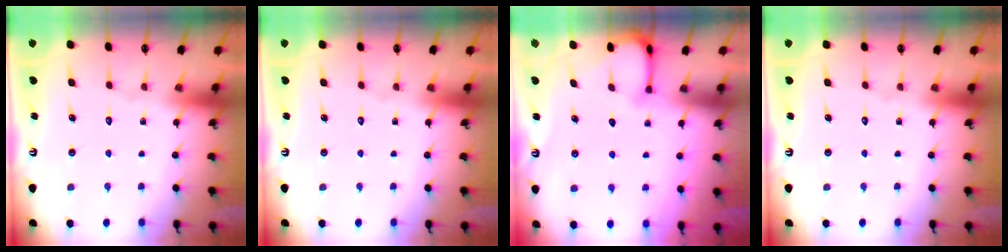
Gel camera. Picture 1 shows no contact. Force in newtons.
{"total": 0.0}
{"total": 3.8, "press": 3.8, "slide": 0.4}
{"total": 0.0}